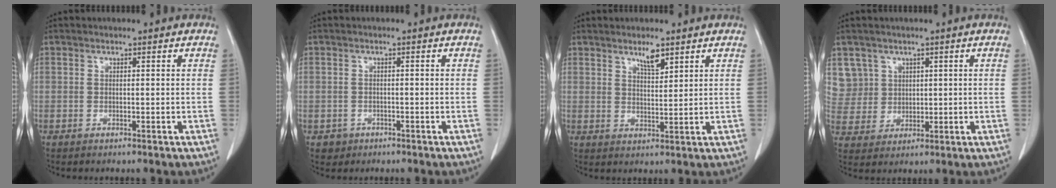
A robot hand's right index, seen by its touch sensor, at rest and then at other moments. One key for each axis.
{"total": 1.9, "fx": -0.8, "fy": 1.7, "fz": -0.1, "tx": 0.001, "ty": 0.008, "tz": -0.009}
{"total": 3.4, "fx": 2.5, "fy": 0.8, "fz": 2.2, "tx": -0.040, "ty": -0.003, "tz": 0.045}
{"total": 6.4, "fx": 3.1, "fy": 5.6, "fz": -0.3, "tx": 0.010, "ty": 0.011, "tz": 0.072}